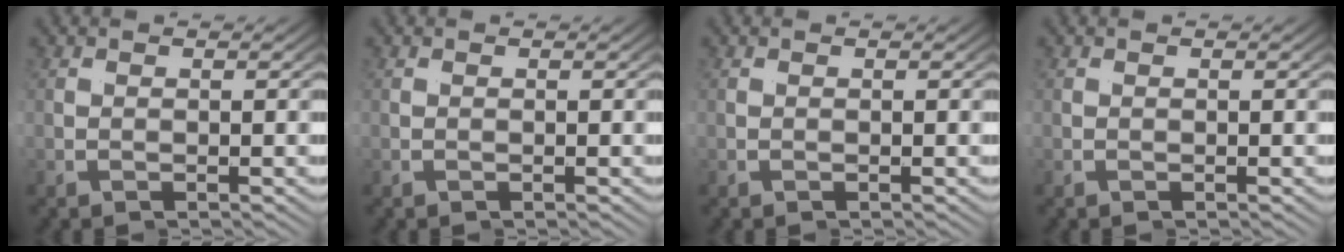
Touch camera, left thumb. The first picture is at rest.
{"total": 0.0}
{"total": 0.0}
{"total": 0.0}